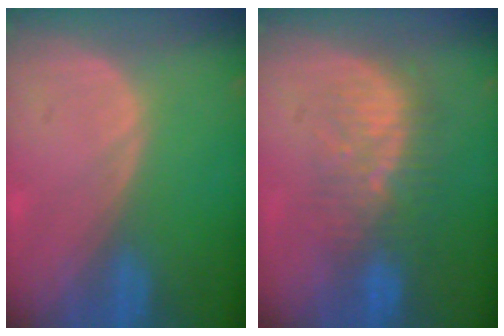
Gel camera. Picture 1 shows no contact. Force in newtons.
{"total": 8.4, "press": 7.8, "slide": 3.0}